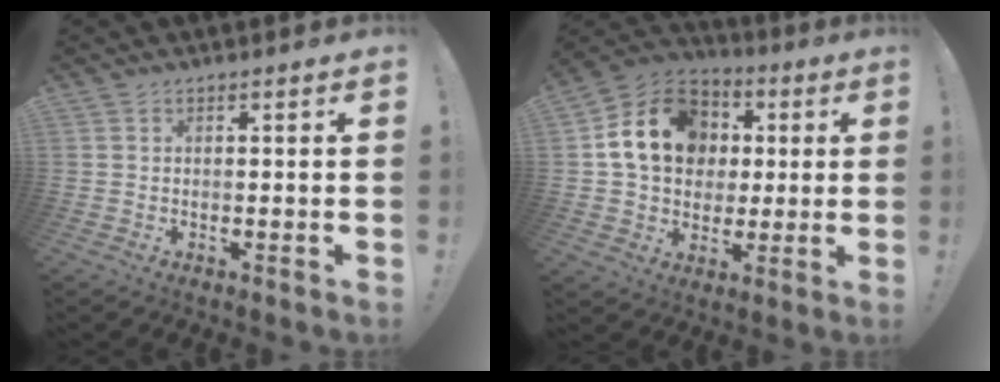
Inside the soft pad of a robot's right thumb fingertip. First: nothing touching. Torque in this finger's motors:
{"motor_torque": [0.51, 0.68, 1.14, -0.03, 0.11]}